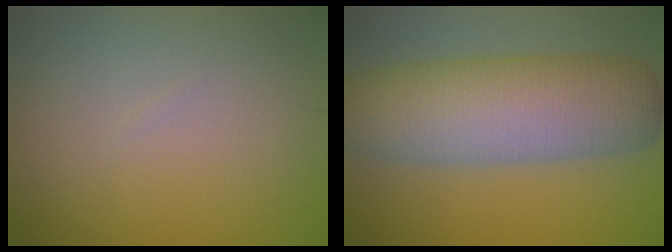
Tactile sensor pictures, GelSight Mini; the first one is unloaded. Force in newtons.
{"total": 10.3, "press": 10.3, "slide": 0.2}